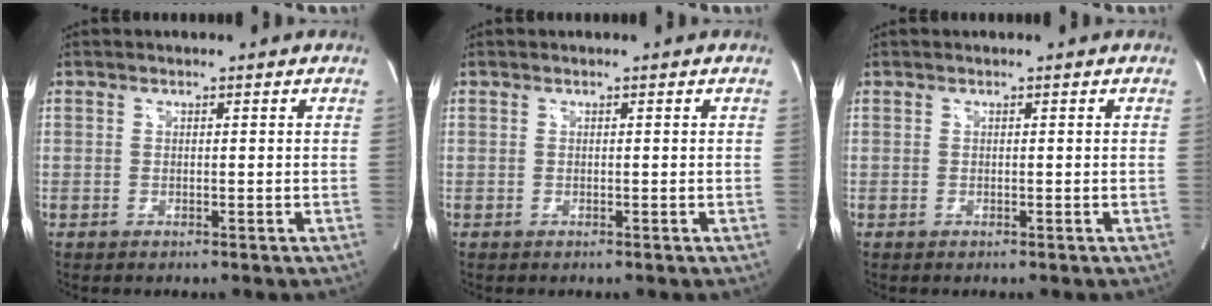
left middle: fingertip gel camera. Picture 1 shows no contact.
{"total": 0.0}
{"total": 0.0}